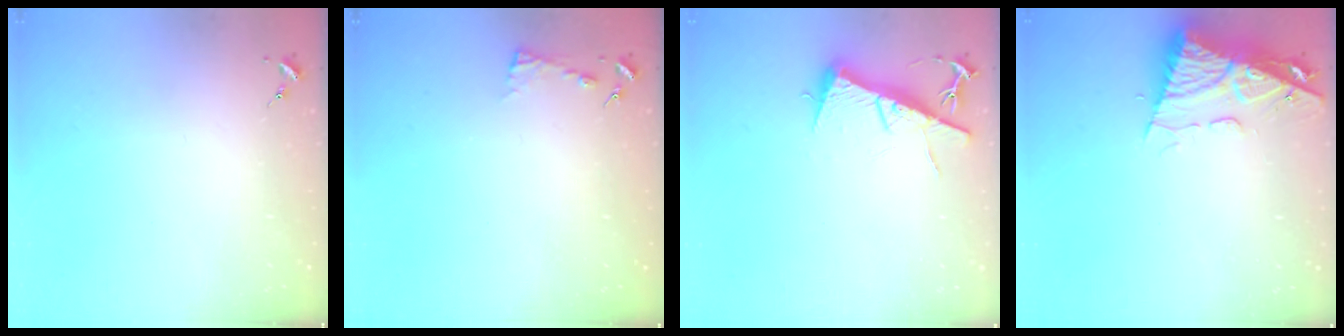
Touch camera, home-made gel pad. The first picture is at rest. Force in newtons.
{"total": 3.1, "press": 3.1, "slide": 0.3}
{"total": 10.7, "press": 10.6, "slide": 0.8}
{"total": 10.3, "press": 10.3, "slide": 1.1}